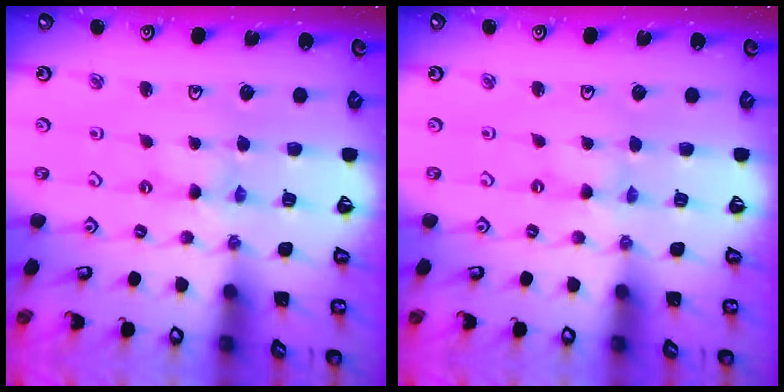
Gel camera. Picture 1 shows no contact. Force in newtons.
{"total": 0.0}